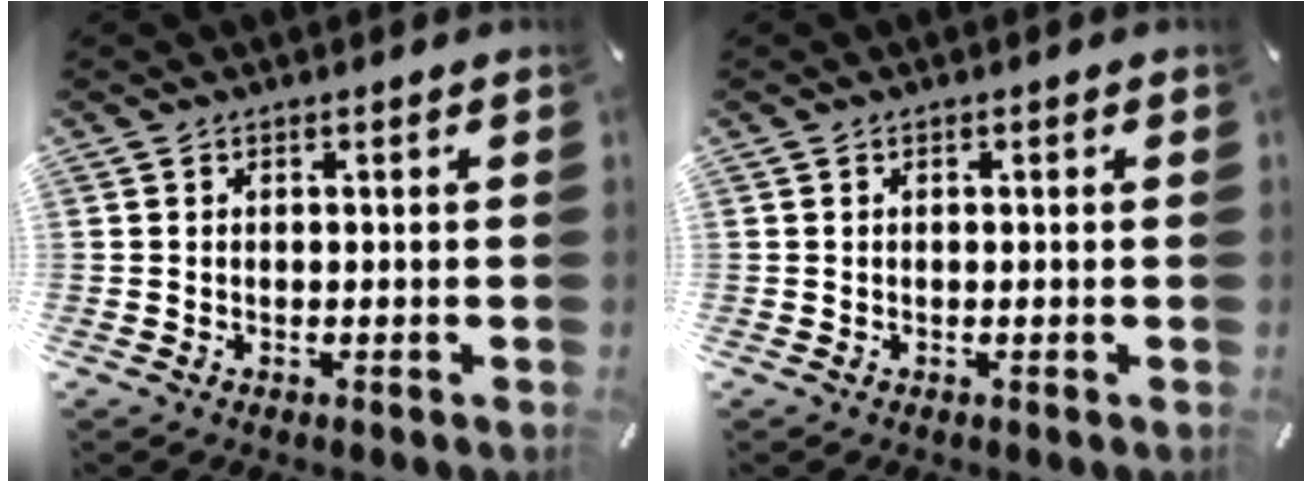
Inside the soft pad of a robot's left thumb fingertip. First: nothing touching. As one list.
[{"total": 0.0}]